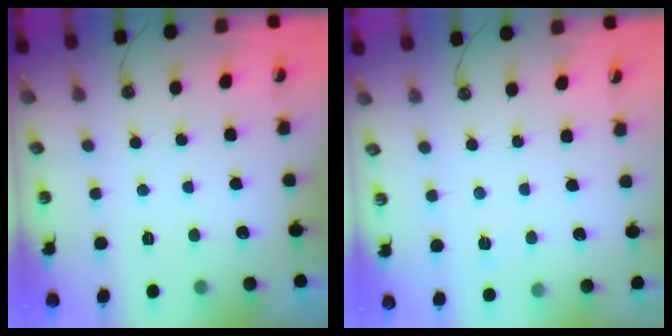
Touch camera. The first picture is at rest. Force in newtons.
{"total": 2.6, "press": 2.6, "slide": 0.2}